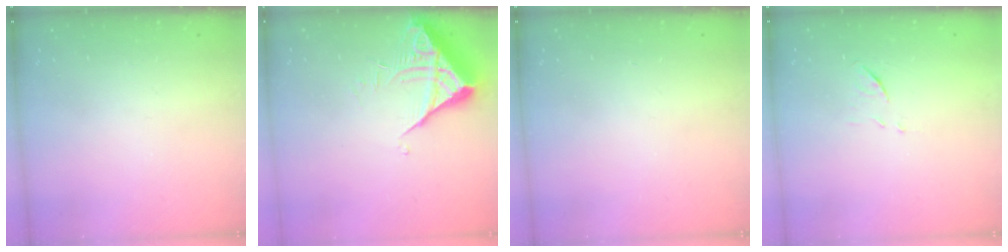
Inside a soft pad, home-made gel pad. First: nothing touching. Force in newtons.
{"total": 6.0, "press": 6.0, "slide": 0.2}
{"total": 0.0}
{"total": 6.3, "press": 6.3, "slide": 0.6}